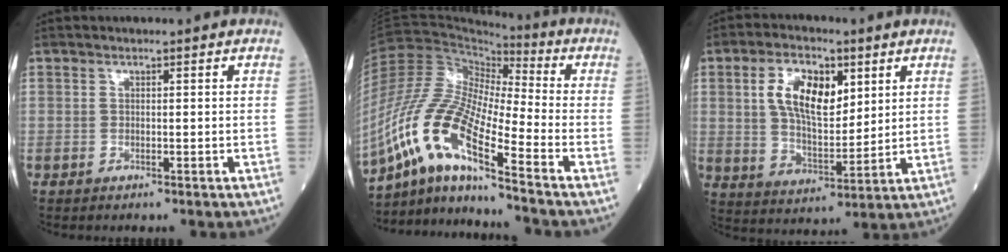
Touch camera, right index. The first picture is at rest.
{"total": 14.3, "force": [-8.8, 1.4, 11.1], "torque": [-0.245, -0.005, -0.167]}
{"total": 11.0, "force": [3.9, 5.0, 9.0], "torque": [-0.173, 0.011, 0.075]}